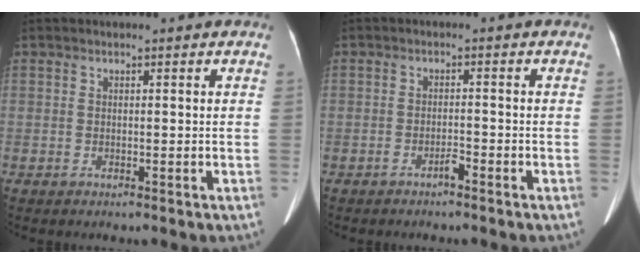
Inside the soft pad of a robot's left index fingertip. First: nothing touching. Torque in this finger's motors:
{"motor_torque": [0.35, 0.44, 0.12, 0.04]}